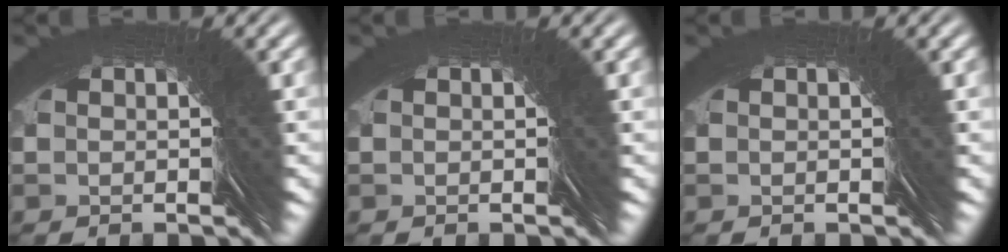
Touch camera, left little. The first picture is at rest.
{"total": 0.0}
{"total": 0.0}